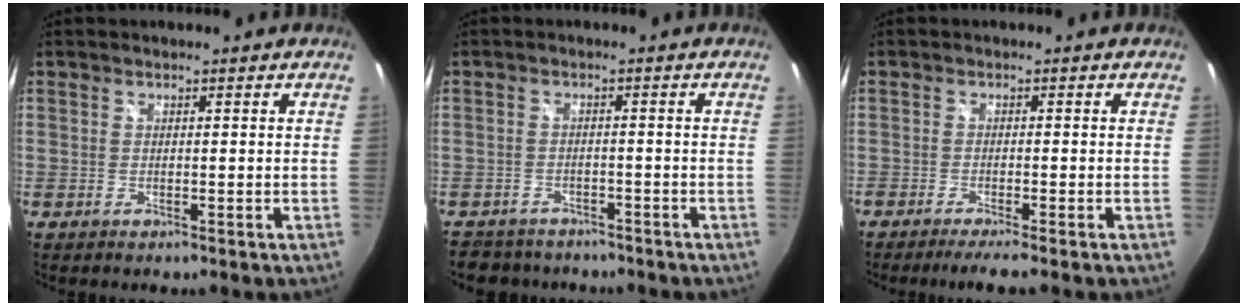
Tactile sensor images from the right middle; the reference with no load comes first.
{"total": 8.0, "force": [-6.8, 3.8, 1.8], "torque": [-0.049, 0.001, -0.101]}
{"total": 3.6, "force": [-2.9, -0.7, 2.0], "torque": [-0.041, -0.013, -0.052]}